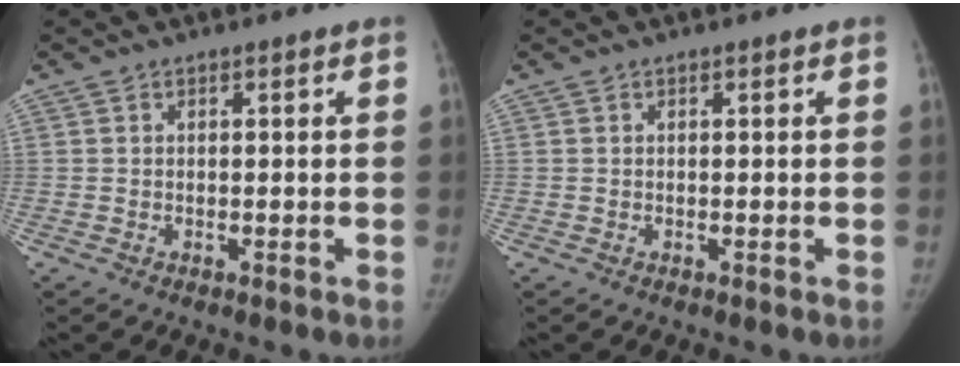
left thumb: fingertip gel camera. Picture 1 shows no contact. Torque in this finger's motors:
{"motor_torque": [0.16, 0.02, 0.05, -0.21, 0.08]}